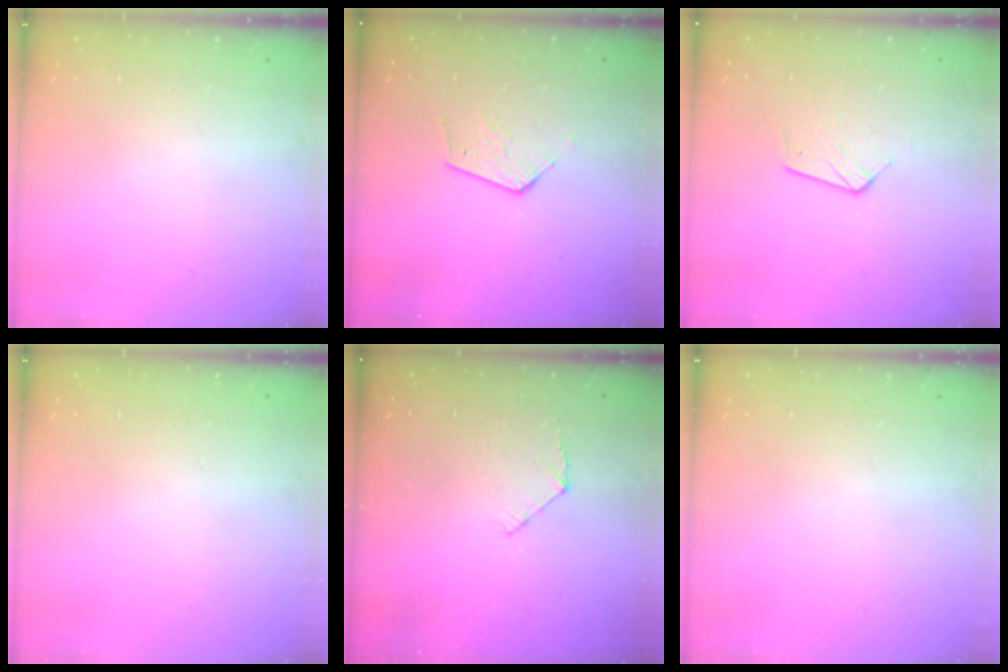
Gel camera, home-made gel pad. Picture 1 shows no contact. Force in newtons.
{"total": 5.3, "press": 5.3, "slide": 0.5}
{"total": 6.0, "press": 5.9, "slide": 0.4}
{"total": 0.0}
{"total": 5.6, "press": 5.6, "slide": 0.5}
{"total": 0.0}